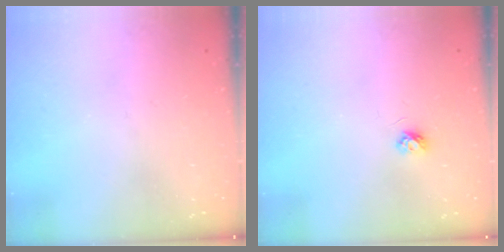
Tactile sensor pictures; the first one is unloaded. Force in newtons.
{"total": 3.3, "press": 3.3, "slide": 0.3}